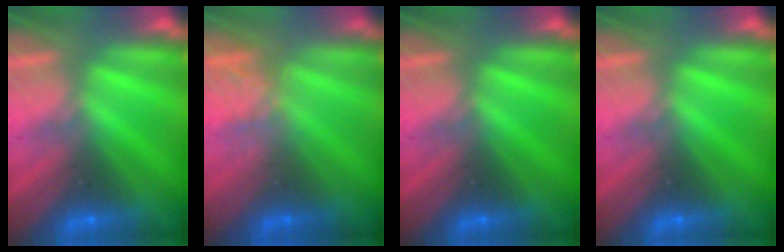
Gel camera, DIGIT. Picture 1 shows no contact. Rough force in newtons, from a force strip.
{"total": 1.8}
{"total": 0.0}
{"total": 0.0}